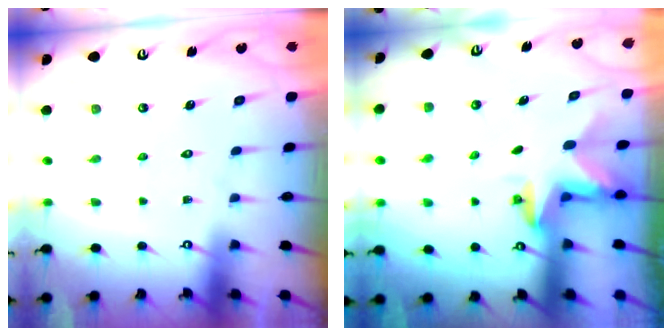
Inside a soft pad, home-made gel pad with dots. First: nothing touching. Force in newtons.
{"total": 2.8, "press": 2.8, "slide": 0.2}